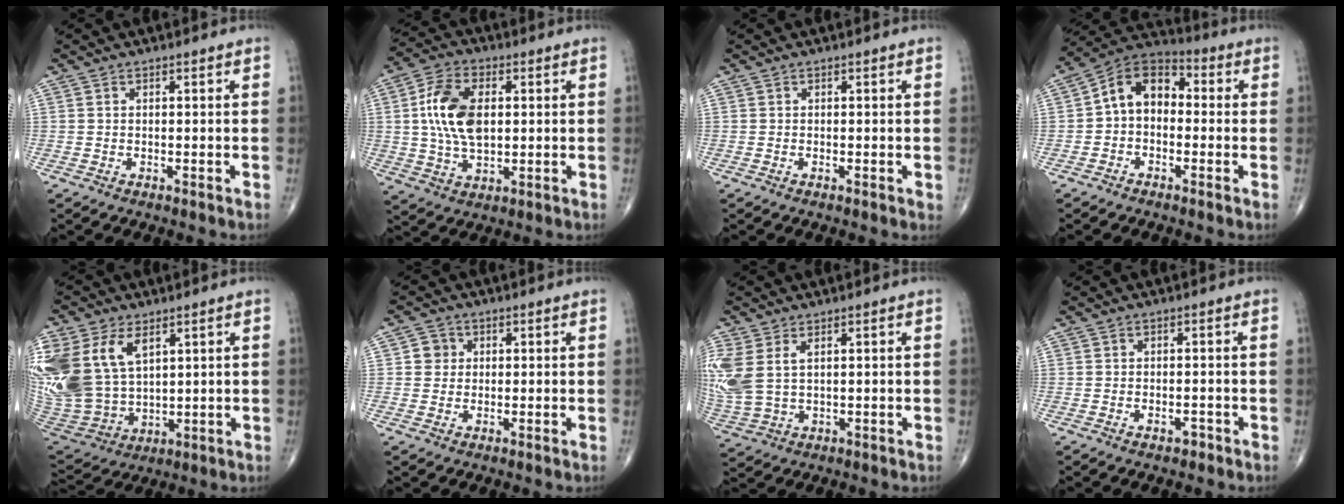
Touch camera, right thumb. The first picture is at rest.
{"total": 12.7, "force": [1.7, 7.5, 10.1], "torque": [-0.188, 0.005, 0.030]}
{"total": 0.6, "force": [0.0, 0.2, 0.6], "torque": [-0.009, -0.002, -0.002]}
{"total": 9.9, "force": [-0.2, 7.1, 6.9], "torque": [-0.090, 0.035, -0.025]}
{"total": 20.8, "force": [7.2, 13.5, 14.0], "torque": [-0.320, -0.011, 0.156]}
{"total": 3.1, "force": [0.6, 2.9, 0.7], "torque": [0.008, 0.003, 0.004]}
{"total": 10.7, "force": [2.8, 6.2, 8.2], "torque": [-0.222, 0.001, 0.072]}
{"total": 1.6, "force": [-1.0, 0.9, 0.9], "torque": [-0.012, 0.008, -0.014]}